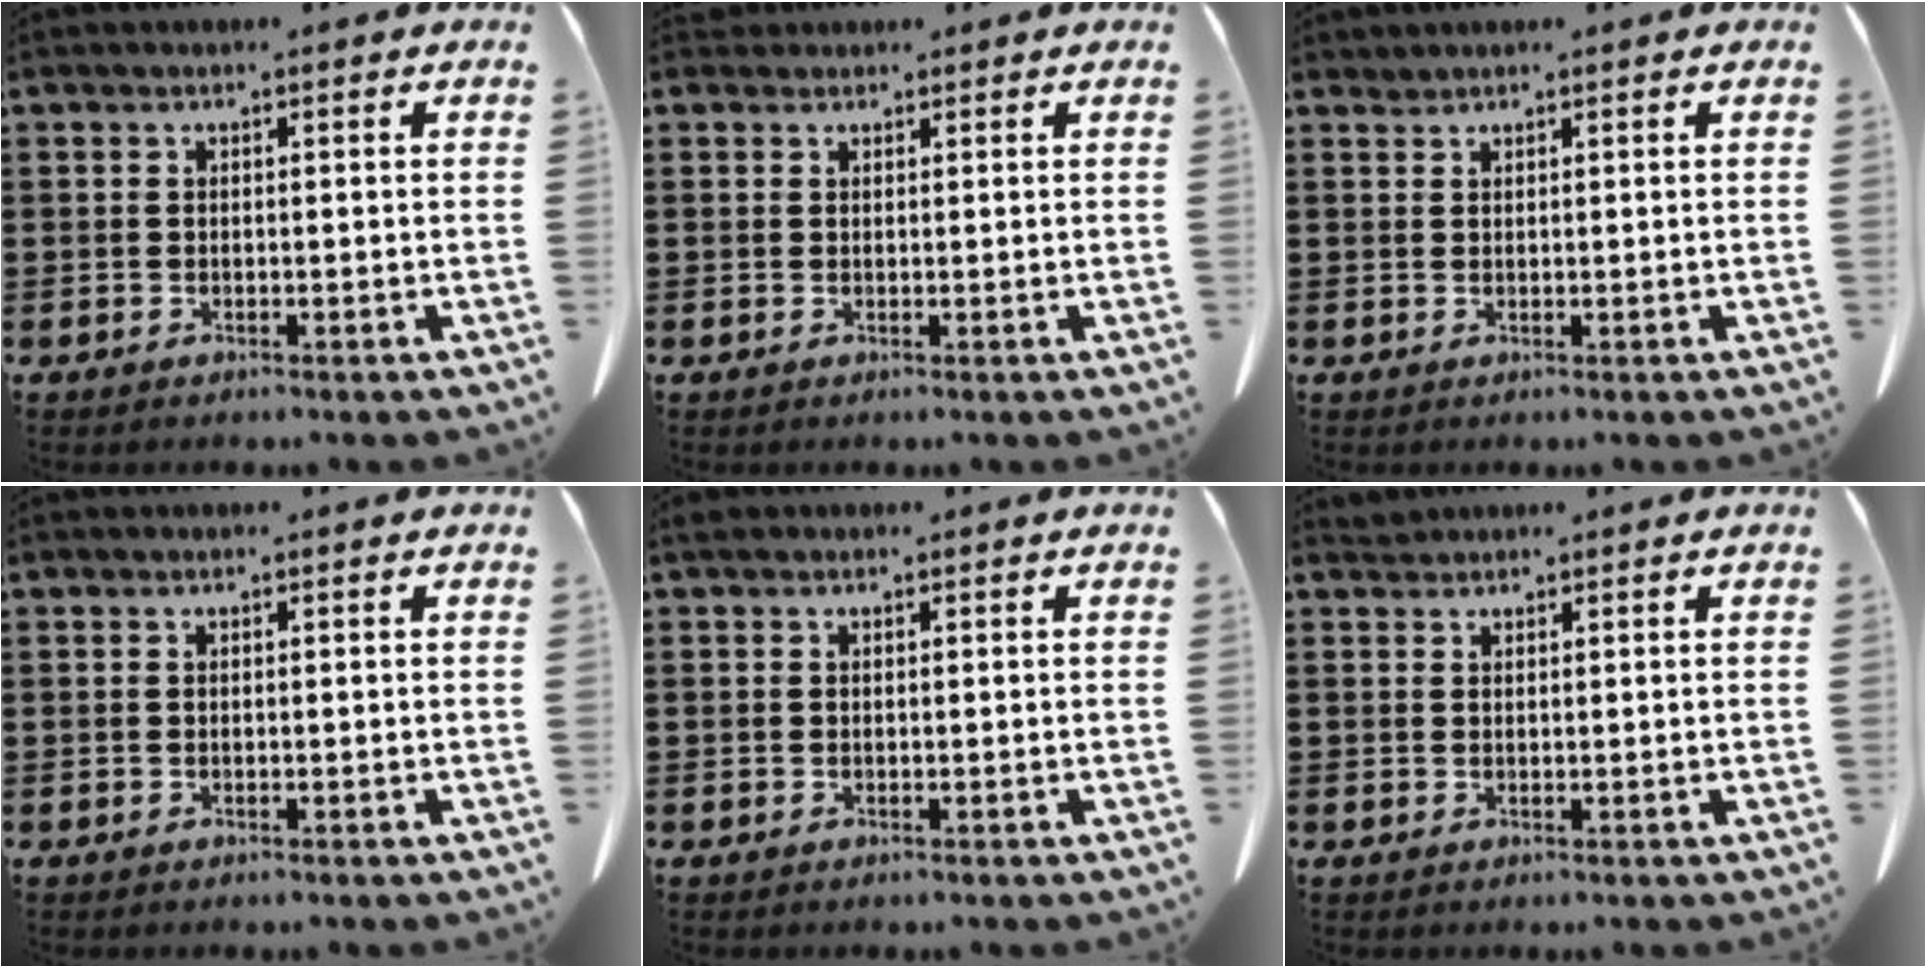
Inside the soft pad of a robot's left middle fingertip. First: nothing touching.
{"total": 1.1, "force": [0.9, 0.5, 0.0], "torque": [-0.004, 0.000, 0.020]}
{"total": 0.8, "force": [0.8, -0.1, 0.0], "torque": [-0.002, -0.002, 0.016]}
{"total": 0.0}
{"total": 0.8, "force": [0.4, 0.6, 0.3], "torque": [-0.010, 0.003, 0.007]}
{"total": 0.9, "force": [0.9, 0.2, -0.1], "torque": [-0.001, -0.002, 0.019]}